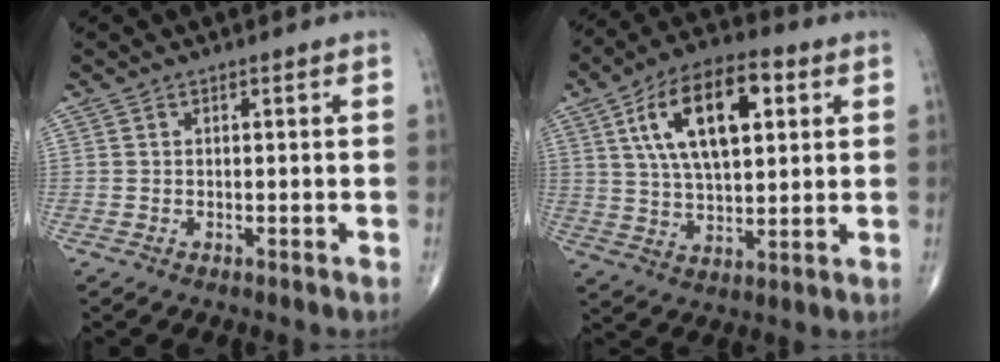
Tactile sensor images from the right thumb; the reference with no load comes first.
{"total": 17.6, "force": [5.7, 8.3, 14.5], "torque": [-0.237, 0.003, 0.095]}